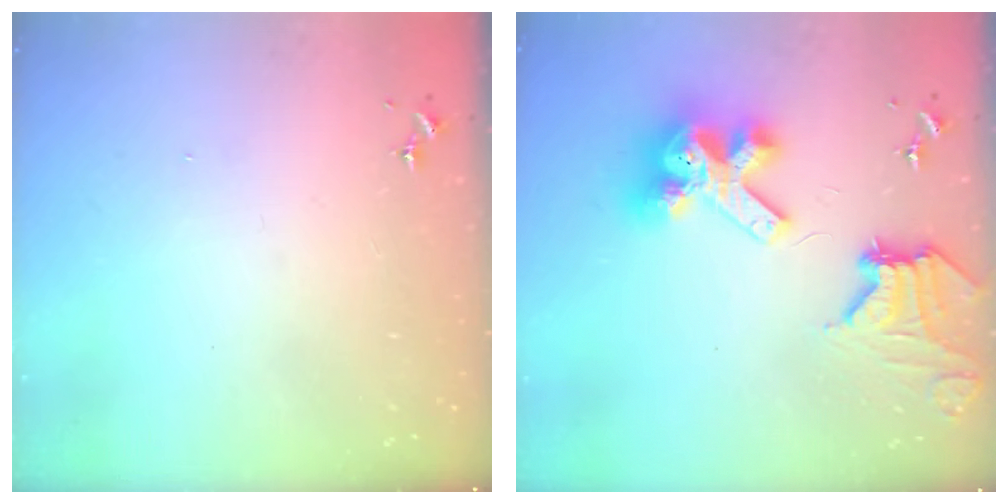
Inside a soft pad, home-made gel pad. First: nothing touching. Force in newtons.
{"total": 17.8, "press": 17.6, "slide": 2.2}